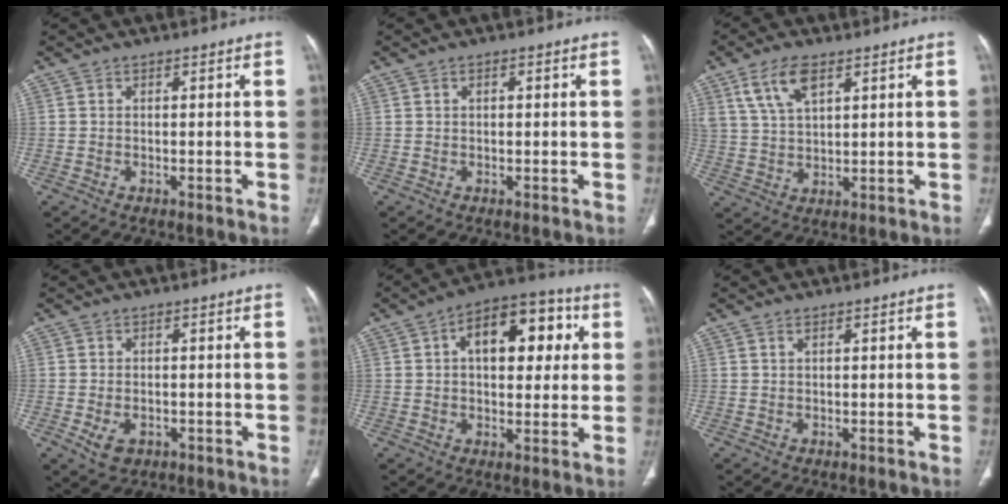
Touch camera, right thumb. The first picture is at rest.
{"total": 0.7, "force": [0.2, 0.4, 0.5], "torque": [-0.007, 0.003, 0.002]}
{"total": 7.8, "force": [4.3, 3.5, 5.5], "torque": [-0.105, -0.012, 0.091]}
{"total": 4.0, "force": [-1.3, 2.8, 2.5], "torque": [-0.043, 0.003, -0.010]}
{"total": 15.8, "force": [4.2, 8.8, 12.4], "torque": [-0.136, 0.020, 0.057]}
{"total": 0.7, "force": [0.5, 0.3, 0.5], "torque": [-0.012, 0.004, 0.011]}